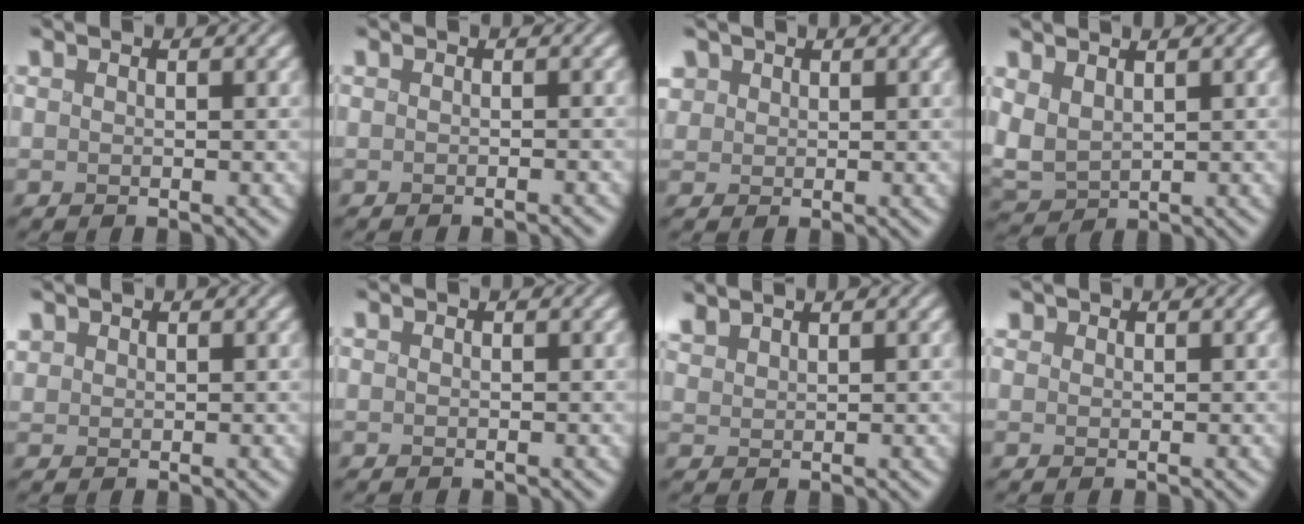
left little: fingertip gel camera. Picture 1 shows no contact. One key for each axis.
{"total": 1.0, "fx": -0.8, "fy": 0.2, "fz": 0.6, "tx": 0.003, "ty": 0.004, "tz": -0.016}
{"total": 2.0, "fx": 1.2, "fy": 1.6, "fz": 0.4, "tx": -0.019, "ty": -0.007, "tz": 0.032}
{"total": 3.3, "fx": 0.8, "fy": 2.1, "fz": 2.5, "tx": -0.063, "ty": 0.002, "tz": 0.017}
{"total": 1.0, "fx": 0.8, "fy": 0.6, "fz": 0.1, "tx": -0.003, "ty": 0.006, "tz": 0.019}
{"total": 0.0}
{"total": 1.8, "fx": 1.7, "fy": 0.5, "fz": 0.6, "tx": -0.011, "ty": 0.010, "tz": 0.036}
{"total": 0.6, "fx": 0.5, "fy": 0.4, "fz": 0.0, "tx": 0.002, "ty": 0.003, "tz": 0.010}